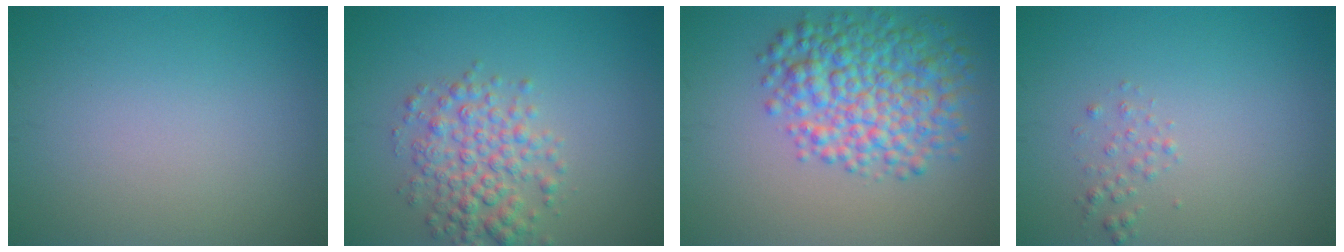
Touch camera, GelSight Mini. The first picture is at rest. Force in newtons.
{"total": 4.4, "press": 4.4, "slide": 0.0}
{"total": 7.1, "press": 7.1, "slide": 0.1}
{"total": 0.9, "press": 0.9, "slide": 0.1}